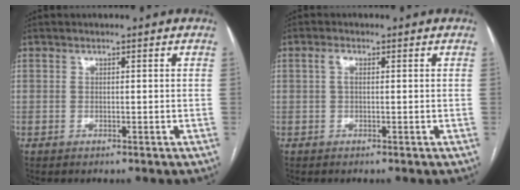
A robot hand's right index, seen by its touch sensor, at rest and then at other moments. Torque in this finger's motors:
{"motor_torque": [0.38, 0.24, 0.24, 0.05]}